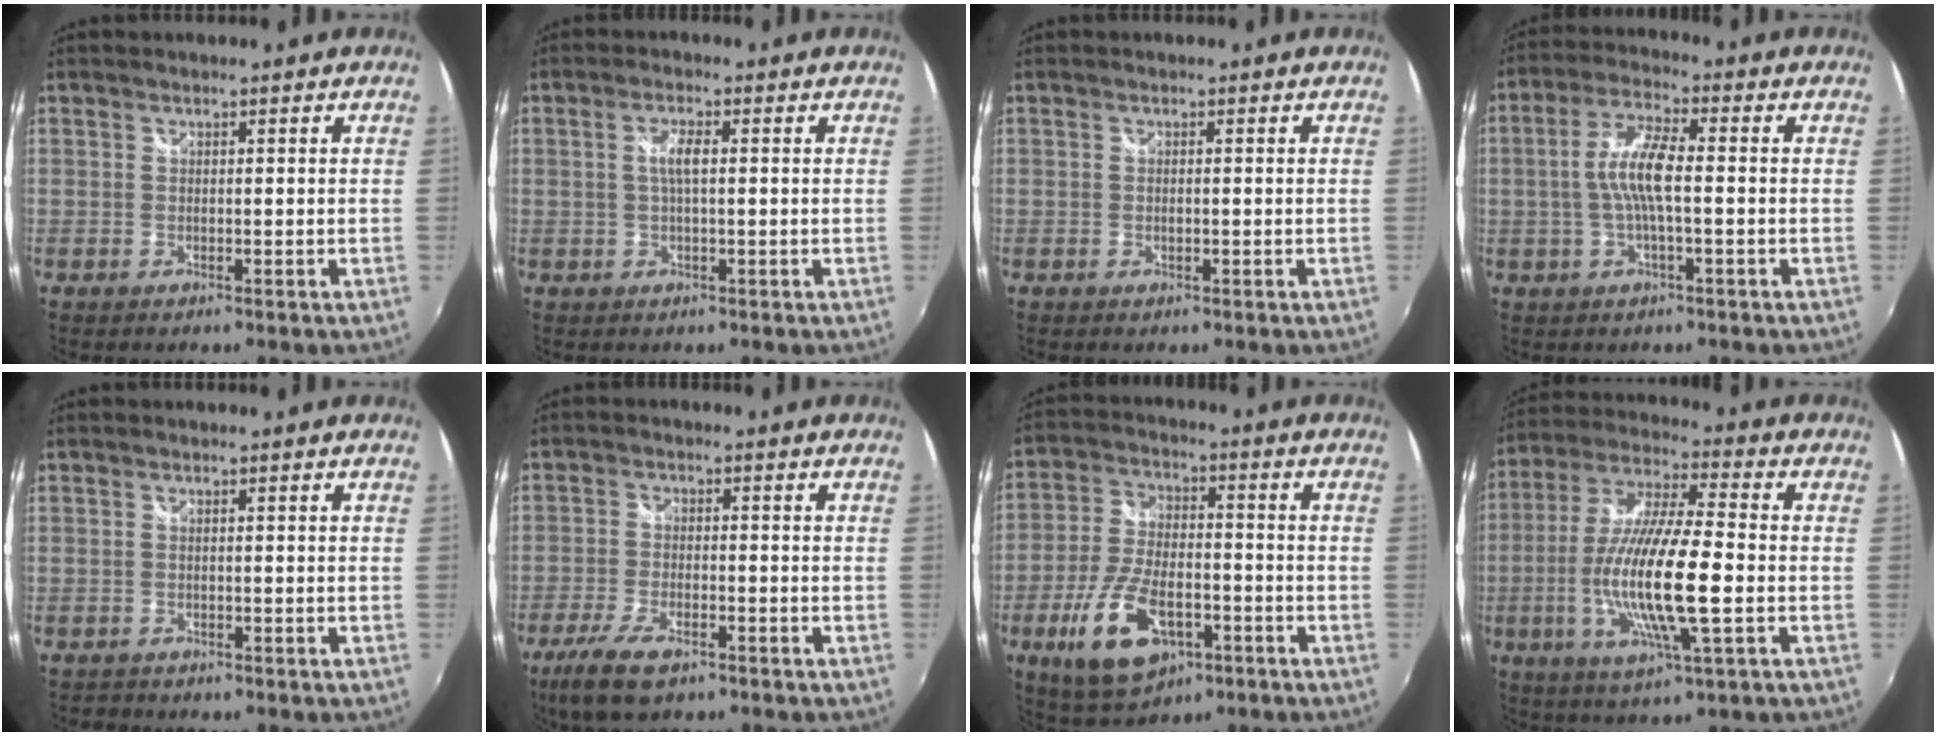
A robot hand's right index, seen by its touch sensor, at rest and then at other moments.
{"total": 3.0, "force": [0.4, 0.8, 2.9], "torque": [-0.056, 0.001, 0.007]}
{"total": 0.6, "force": [0.0, 0.4, 0.4], "torque": [-0.008, -0.002, 0.000]}
{"total": 8.0, "force": [-0.6, 1.6, 7.8], "torque": [-0.156, 0.007, -0.012]}
{"total": 0.8, "force": [-0.6, 0.5, 0.0], "torque": [-0.002, -0.001, -0.009]}
{"total": 9.0, "force": [-5.8, 3.2, 6.2], "torque": [-0.149, -0.026, -0.110]}
{"total": 14.7, "force": [-6.3, 7.3, 11.2], "torque": [-0.238, -0.018, -0.106]}
{"total": 17.3, "force": [-3.5, 2.9, 16.7], "torque": [-0.329, -0.015, -0.065]}